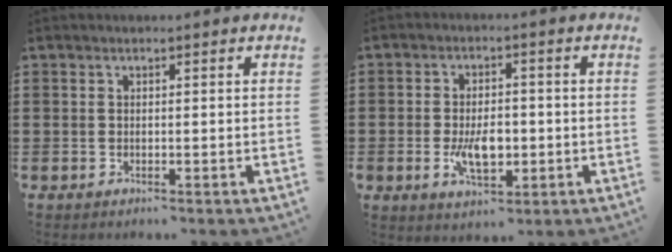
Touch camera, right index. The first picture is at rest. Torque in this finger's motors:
{"motor_torque": [1.55, 0.58, 0.67, 0.13]}